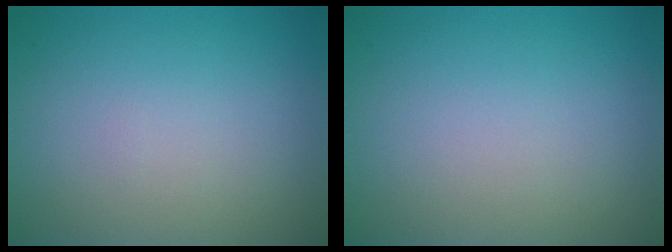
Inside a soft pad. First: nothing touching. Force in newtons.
{"total": 0.0}